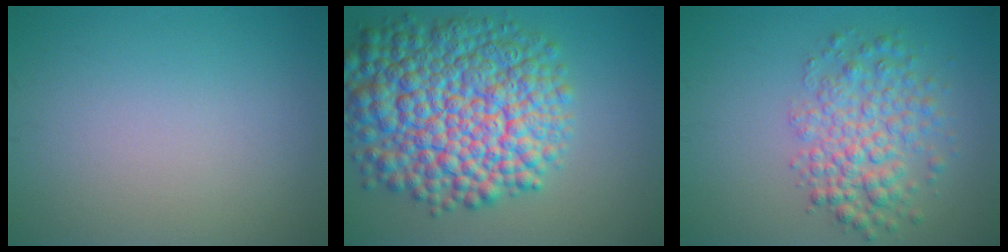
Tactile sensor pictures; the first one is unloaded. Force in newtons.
{"total": 13.3, "press": 13.3, "slide": 0.3}
{"total": 5.0, "press": 5.0, "slide": 0.2}